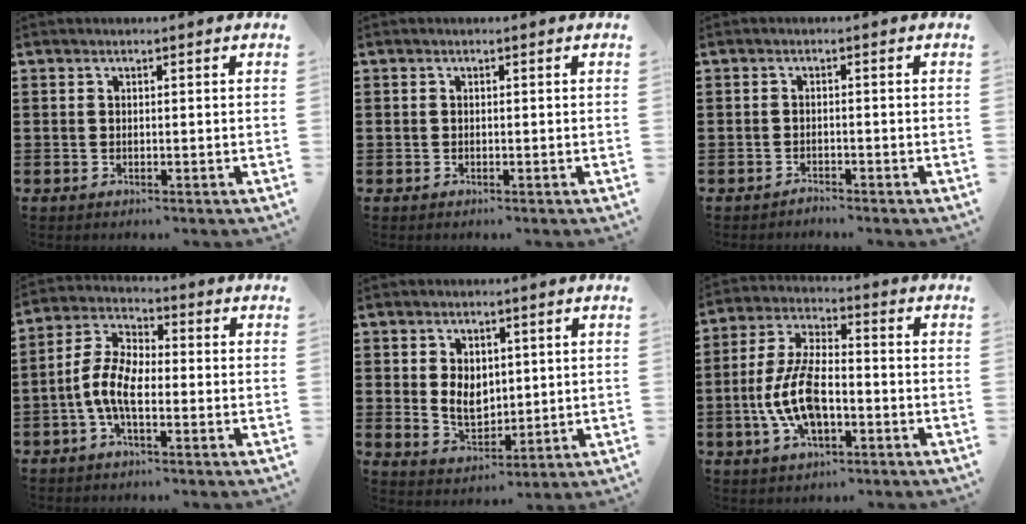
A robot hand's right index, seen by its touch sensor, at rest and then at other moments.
{"total": 0.5, "force": [0.0, 0.5, 0.0], "torque": [-0.002, 0.005, -0.002]}
{"total": 1.2, "force": [-1.2, 0.0, 0.0], "torque": [-0.004, 0.002, -0.025]}
{"total": 7.3, "force": [-2.2, 3.3, 6.2], "torque": [-0.154, -0.004, -0.051]}
{"total": 5.5, "force": [0.9, 4.2, 3.5], "torque": [-0.062, 0.006, 0.013]}
{"total": 10.1, "force": [-2.7, 4.6, 8.6], "torque": [-0.199, -0.005, -0.055]}